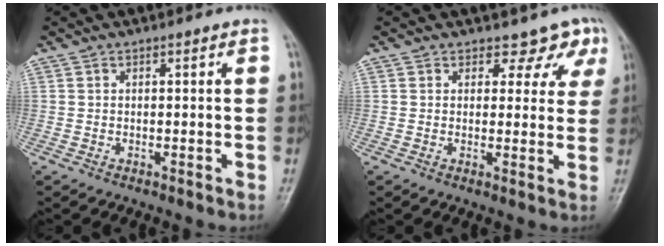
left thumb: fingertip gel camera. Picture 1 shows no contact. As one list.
[{"total": 6.0, "force": [4.6, 3.7, 0.9], "torque": [0.030, -0.024, 0.037]}]